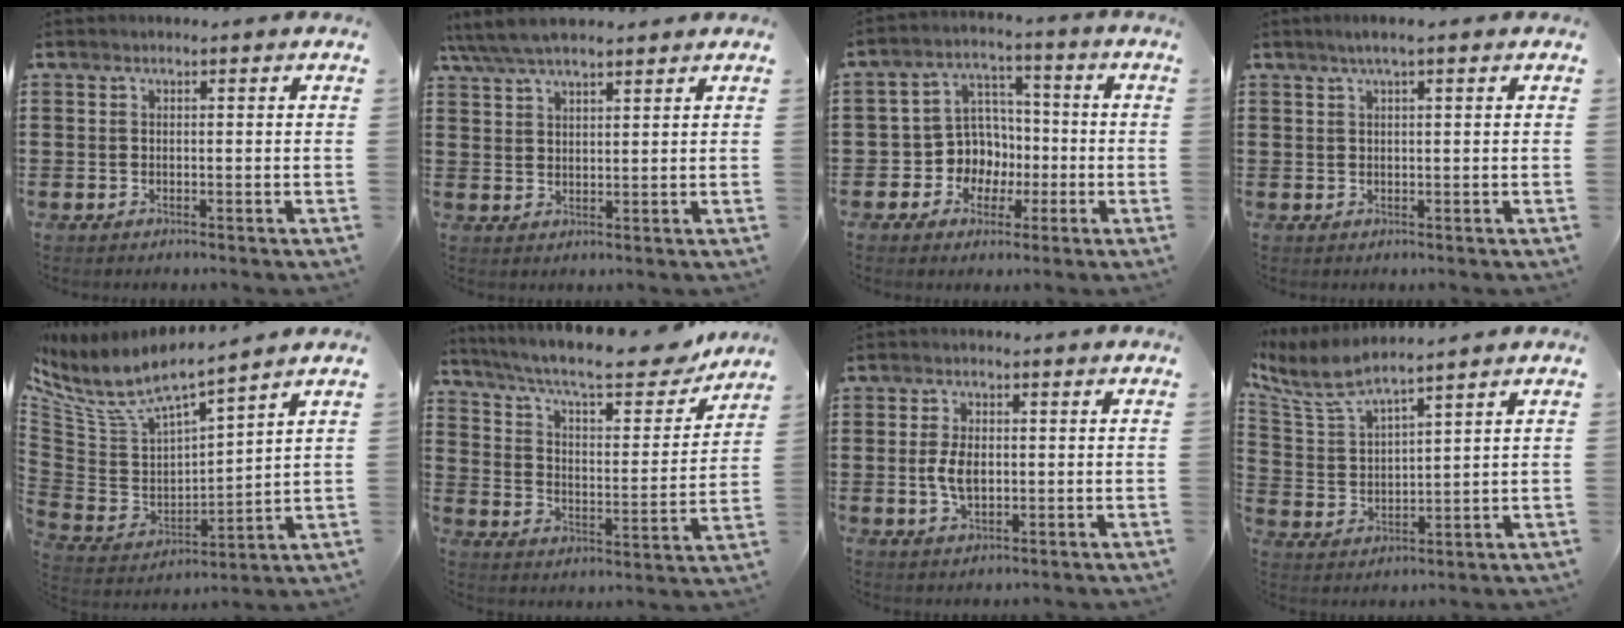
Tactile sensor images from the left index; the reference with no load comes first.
{"total": 5.5, "force": [4.6, 1.4, 2.7], "torque": [-0.064, -0.004, 0.085]}
{"total": 7.4, "force": [-1.2, 7.0, 2.0], "torque": [-0.068, 0.011, -0.019]}
{"total": 2.0, "force": [1.1, 0.1, 1.7], "torque": [-0.033, 0.001, 0.019]}
{"total": 7.2, "force": [5.6, 2.0, 4.1], "torque": [-0.107, -0.043, 0.092]}
{"total": 10.9, "force": [9.1, 1.9, 5.6], "torque": [-0.119, -0.056, 0.150]}
{"total": 4.6, "force": [0.1, 2.5, 3.9], "torque": [-0.092, 0.003, -0.004]}
{"total": 6.5, "force": [5.7, 0.7, 3.0], "torque": [-0.085, -0.028, 0.097]}